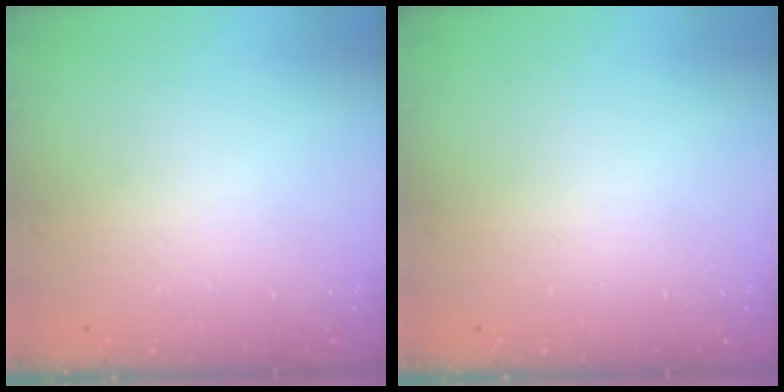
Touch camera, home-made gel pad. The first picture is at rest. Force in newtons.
{"total": 0.0}